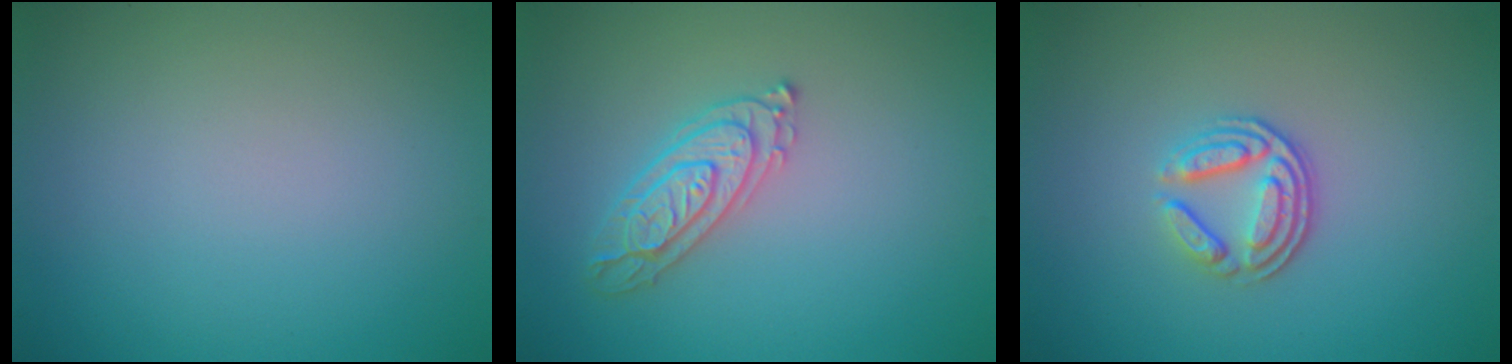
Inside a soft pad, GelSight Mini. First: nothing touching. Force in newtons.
{"total": 3.0, "press": 2.9, "slide": 0.7}
{"total": 3.4, "press": 2.5, "slide": 2.2}